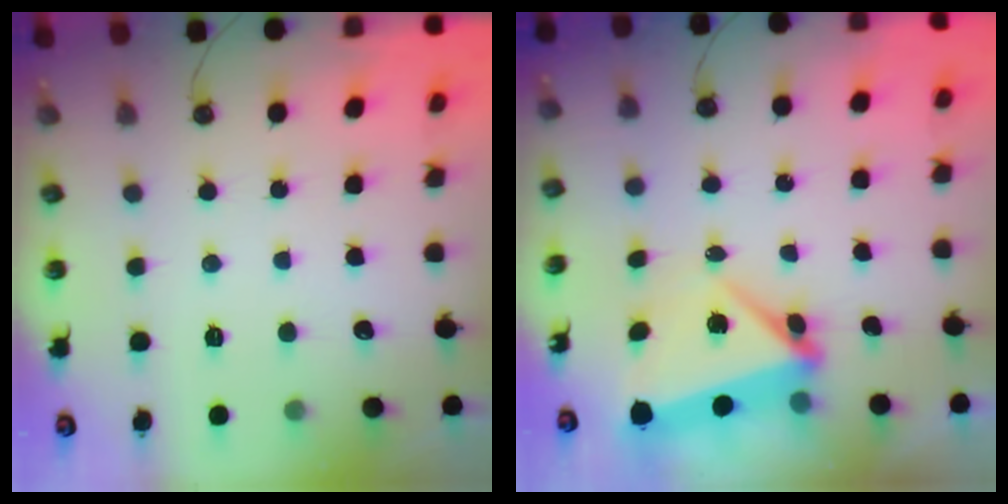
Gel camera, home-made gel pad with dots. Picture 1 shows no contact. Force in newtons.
{"total": 5.2, "press": 4.9, "slide": 1.8}